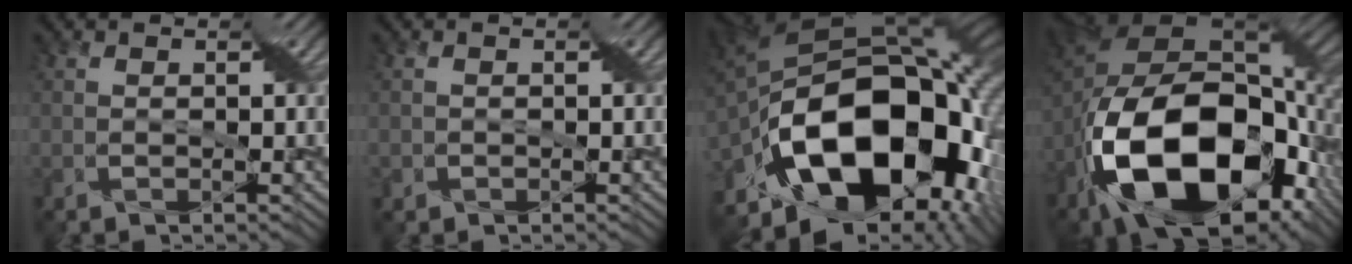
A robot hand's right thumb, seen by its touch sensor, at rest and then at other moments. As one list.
[{"total": 0.8, "force": [-0.4, 0.5, -0.4], "torque": [0.006, -0.001, -0.007]}, {"total": 20.7, "force": [-5.6, 12.7, 15.3], "torque": [-0.311, -0.040, -0.074]}, {"total": 20.7, "force": [-7.6, 11.5, 15.4], "torque": [-0.348, -0.054, -0.109]}]